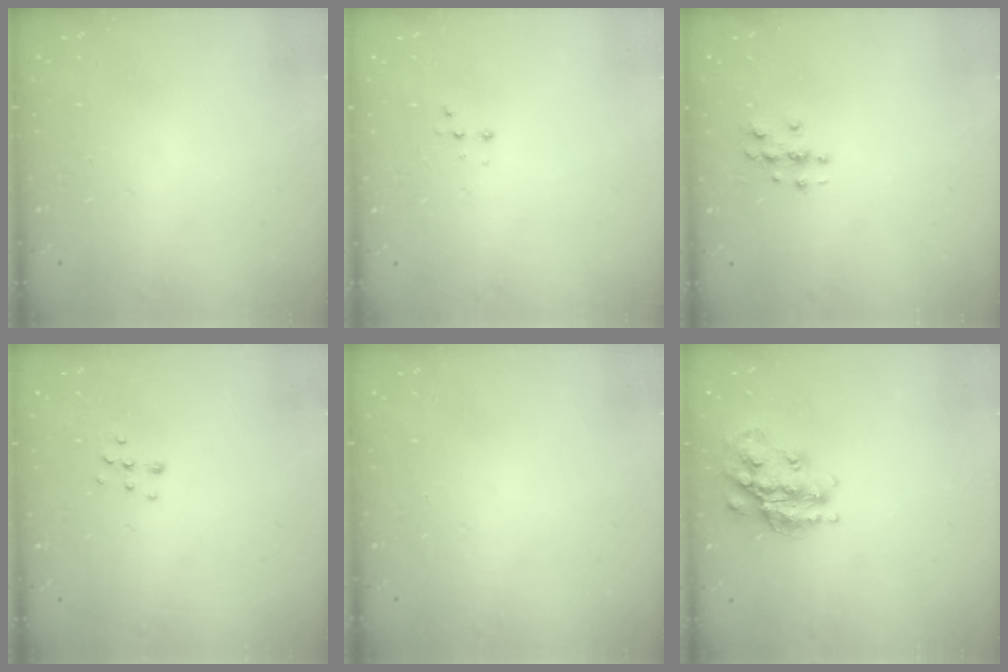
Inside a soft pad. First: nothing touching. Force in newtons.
{"total": 2.7, "press": 2.7, "slide": 0.5}
{"total": 2.8, "press": 2.8, "slide": 0.3}
{"total": 5.8, "press": 5.8, "slide": 0.3}
{"total": 0.0}
{"total": 16.9, "press": 16.9, "slide": 1.2}